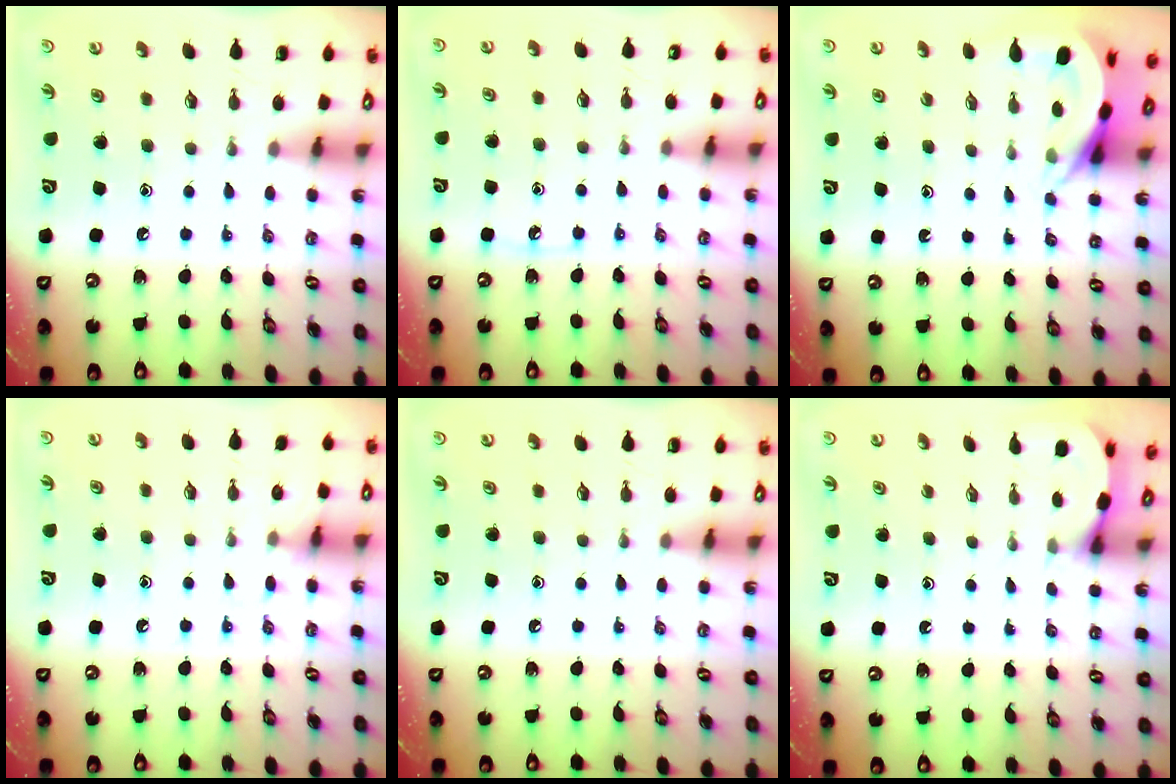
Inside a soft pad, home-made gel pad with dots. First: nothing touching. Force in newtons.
{"total": 4.0, "press": 4.0, "slide": 0.5}
{"total": 4.3, "press": 4.3, "slide": 0.3}
{"total": 5.9, "press": 5.8, "slide": 0.7}
{"total": 0.0}
{"total": 2.6, "press": 2.6, "slide": 0.2}